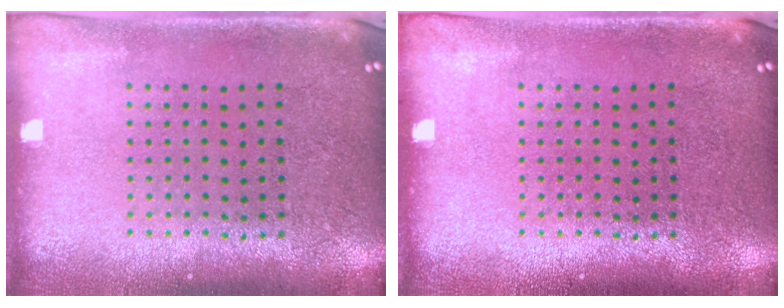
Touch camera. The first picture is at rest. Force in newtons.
{"total": 0.0}